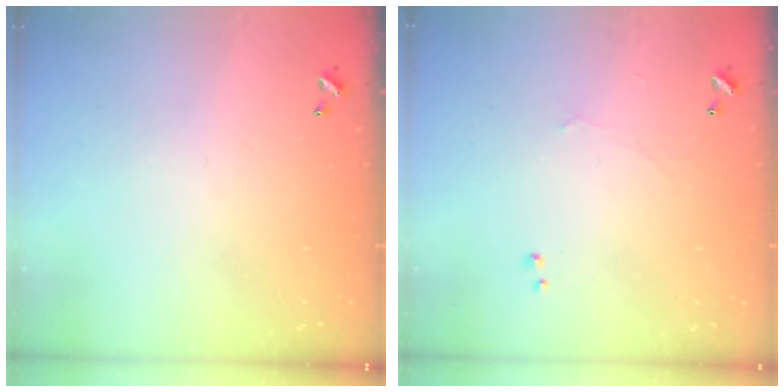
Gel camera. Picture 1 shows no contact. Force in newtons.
{"total": 0.7, "press": 0.1, "slide": 0.7}